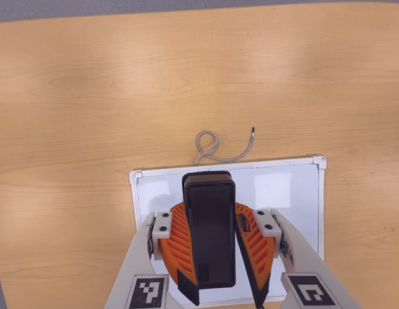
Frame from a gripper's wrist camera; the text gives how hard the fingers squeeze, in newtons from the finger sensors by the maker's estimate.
{"total": 11.3, "left": 10.8, "right": 11.8}